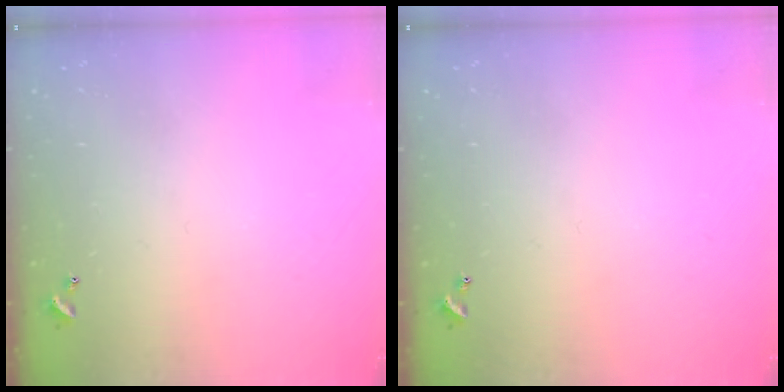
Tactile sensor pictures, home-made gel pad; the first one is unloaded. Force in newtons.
{"total": 0.0}